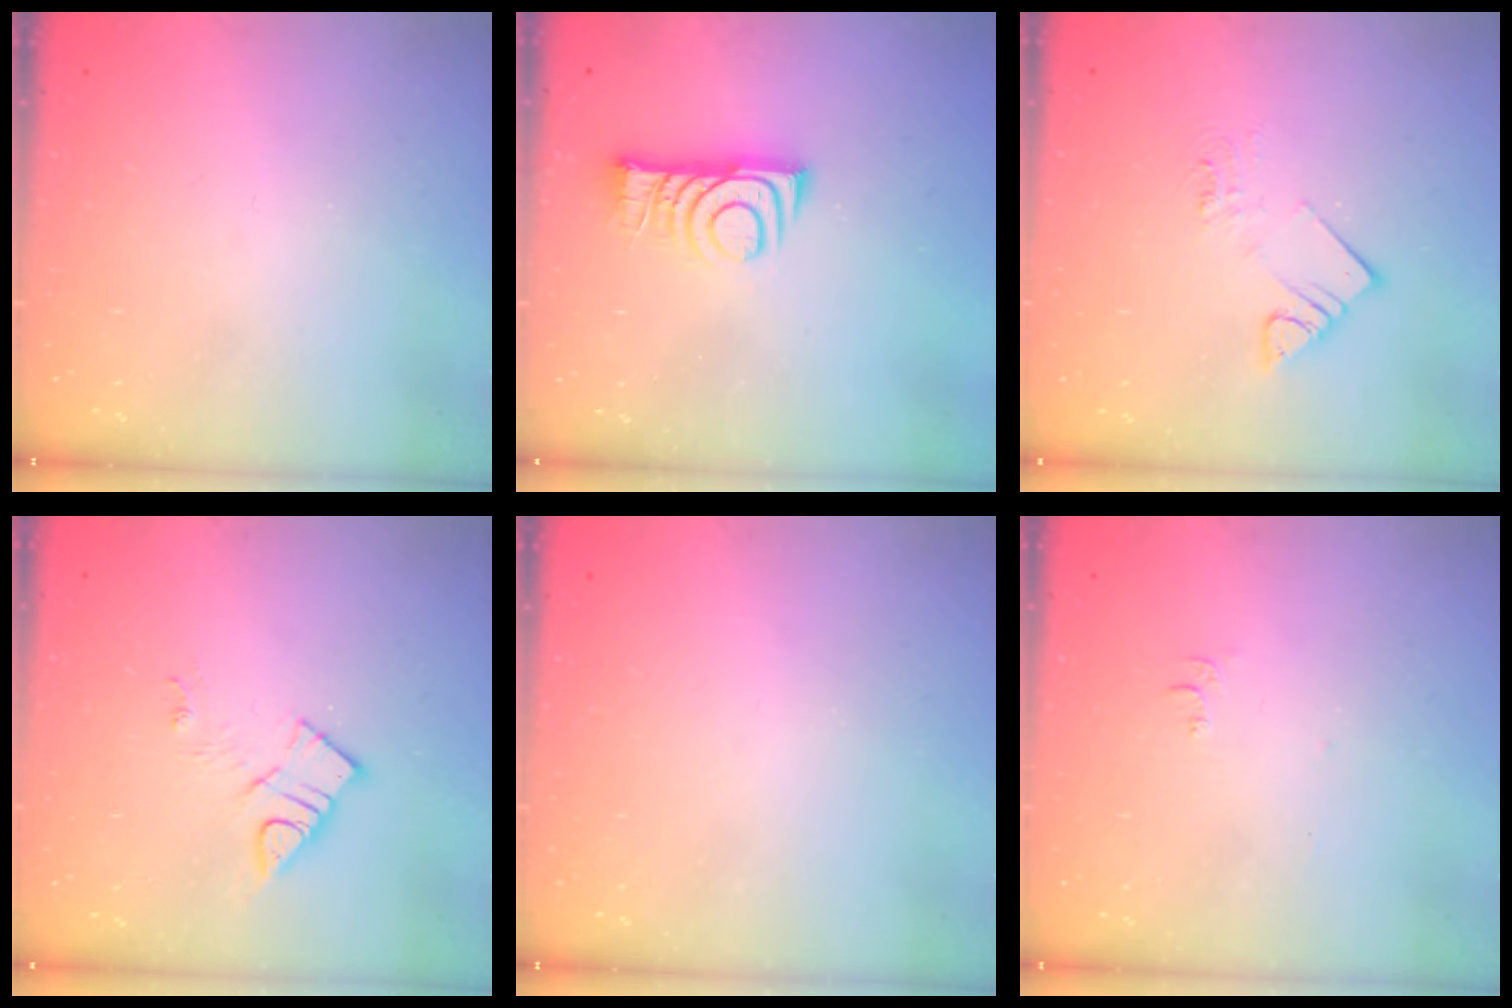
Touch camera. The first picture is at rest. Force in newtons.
{"total": 9.0, "press": 8.9, "slide": 0.9}
{"total": 6.3, "press": 6.3, "slide": 0.3}
{"total": 8.5, "press": 8.5, "slide": 0.5}
{"total": 0.0}
{"total": 4.6, "press": 4.6, "slide": 0.4}